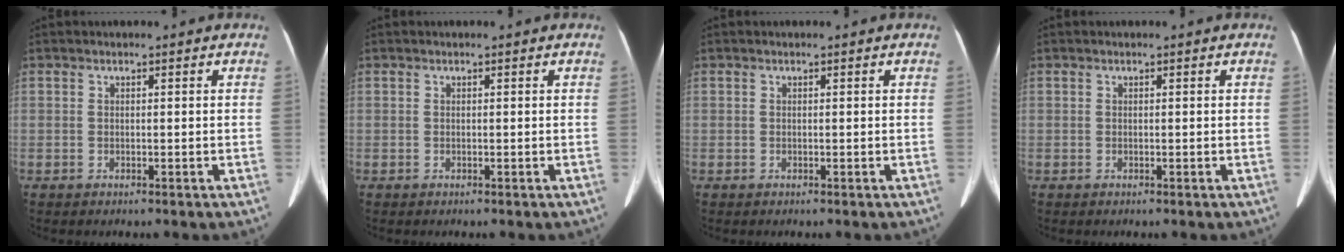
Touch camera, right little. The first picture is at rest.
{"total": 0.0}
{"total": 0.0}
{"total": 0.0}